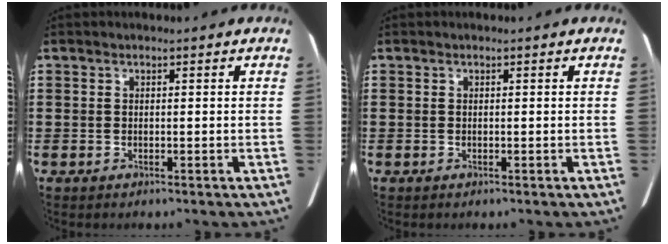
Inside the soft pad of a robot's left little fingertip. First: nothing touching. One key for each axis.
{"total": 0.0}